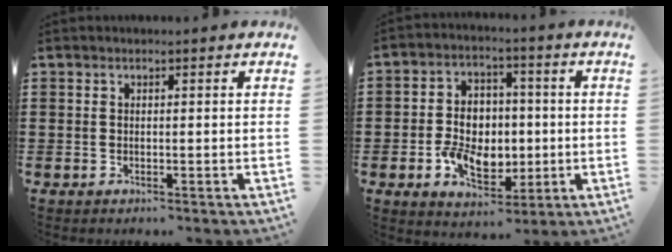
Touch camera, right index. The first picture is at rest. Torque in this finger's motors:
{"motor_torque": [2.14, 0.00, 0.79, 0.21]}